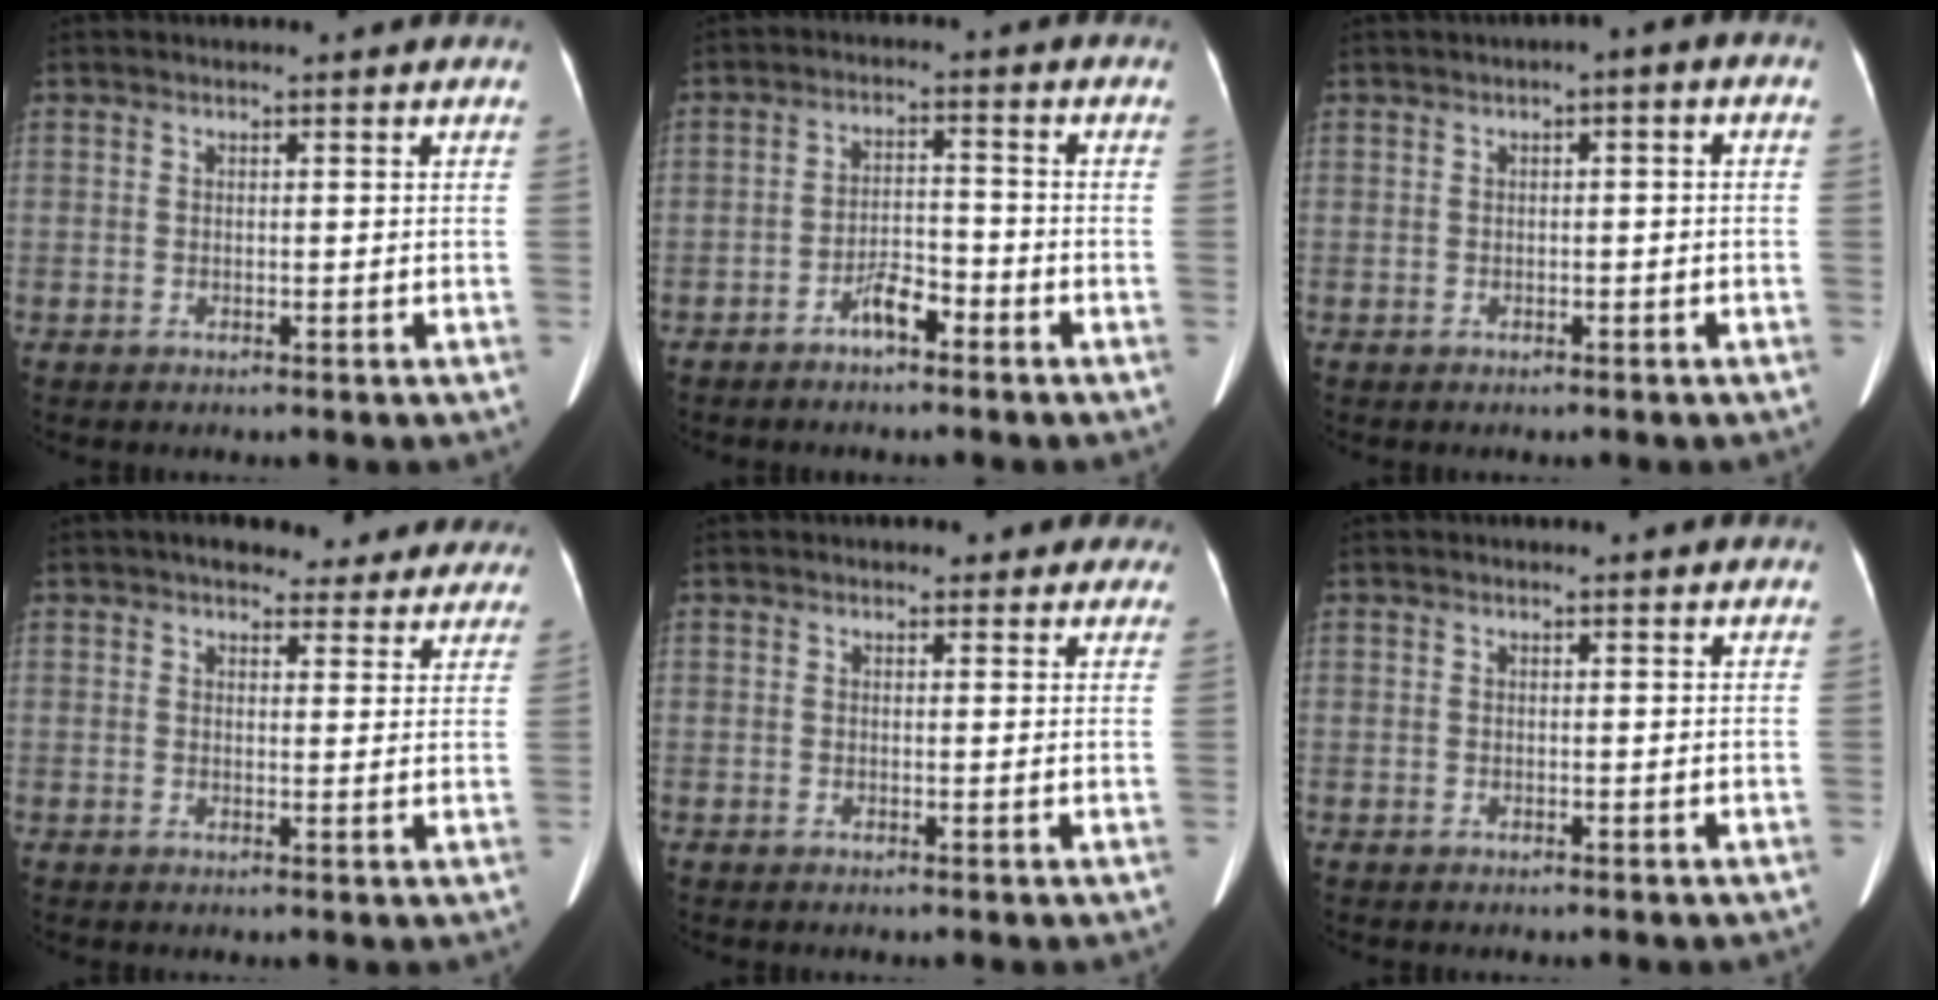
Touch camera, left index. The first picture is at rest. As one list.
[{"total": 4.1, "force": [-3.1, 1.1, 2.5], "torque": [-0.048, 0.006, -0.053]}, {"total": 1.9, "force": [-0.2, 0.6, 1.8], "torque": [-0.021, 0.015, -0.007]}, {"total": 11.3, "force": [9.7, 4.3, 3.7], "torque": [-0.012, 0.019, 0.104]}, {"total": 4.0, "force": [3.2, 2.0, 1.2], "torque": [0.008, 0.006, 0.025]}, {"total": 0.8, "force": [0.8, 0.0, 0.2], "torque": [-0.008, 0.005, 0.009]}]